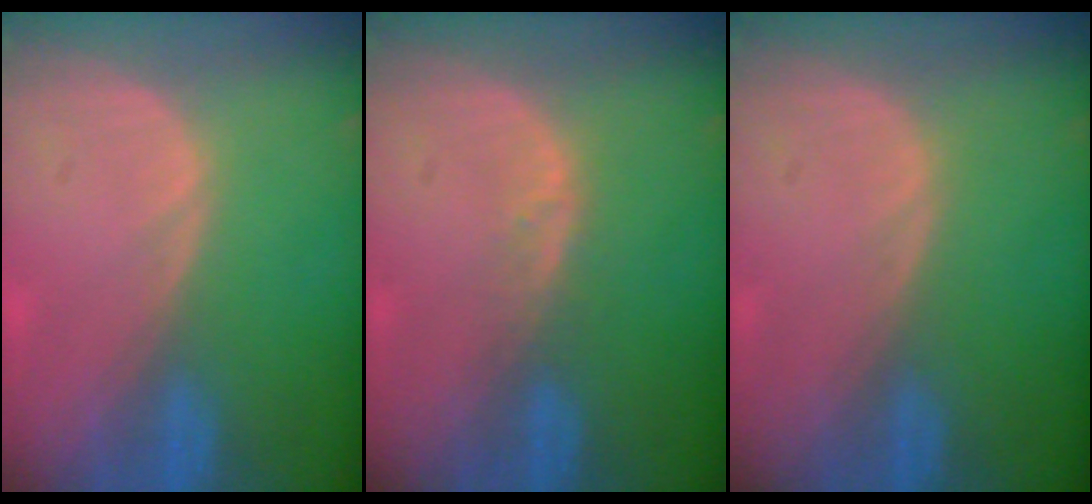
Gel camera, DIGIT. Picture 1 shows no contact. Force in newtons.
{"total": 1.7, "press": 1.7, "slide": 0.1}
{"total": 0.0}